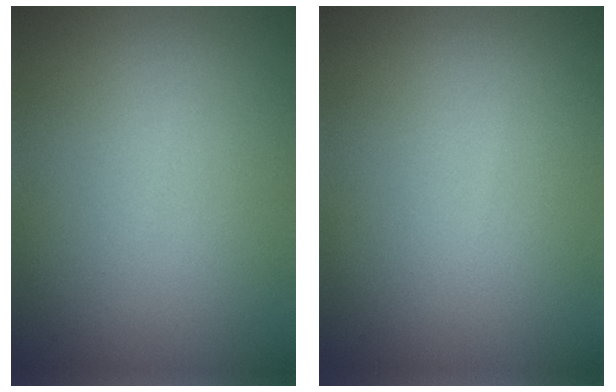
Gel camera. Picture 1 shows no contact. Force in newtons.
{"total": 0.0}